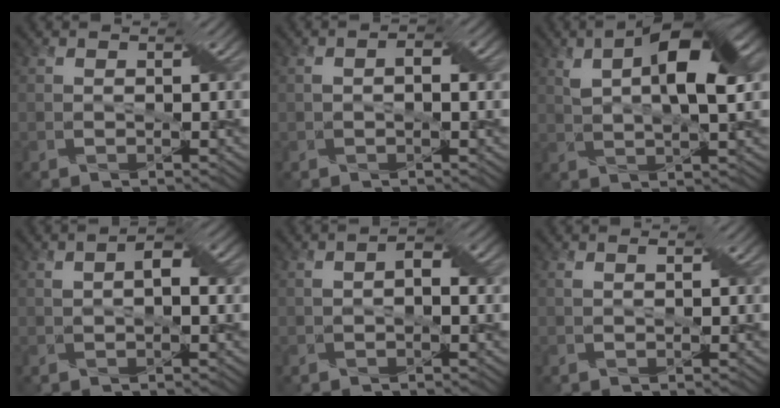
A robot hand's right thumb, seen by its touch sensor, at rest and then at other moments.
{"total": 2.1, "force": [0.1, 0.9, 1.8], "torque": [-0.033, 0.004, 0.002]}
{"total": 10.1, "force": [3.3, 3.6, 8.8], "torque": [-0.157, 0.010, 0.054]}
{"total": 3.1, "force": [0.5, 1.5, 2.7], "torque": [-0.049, 0.008, 0.007]}
{"total": 2.6, "force": [0.1, 1.3, 2.3], "torque": [-0.041, 0.004, 0.001]}
{"total": 0.6, "force": [0.3, 0.1, 0.5], "torque": [-0.011, 0.003, 0.006]}